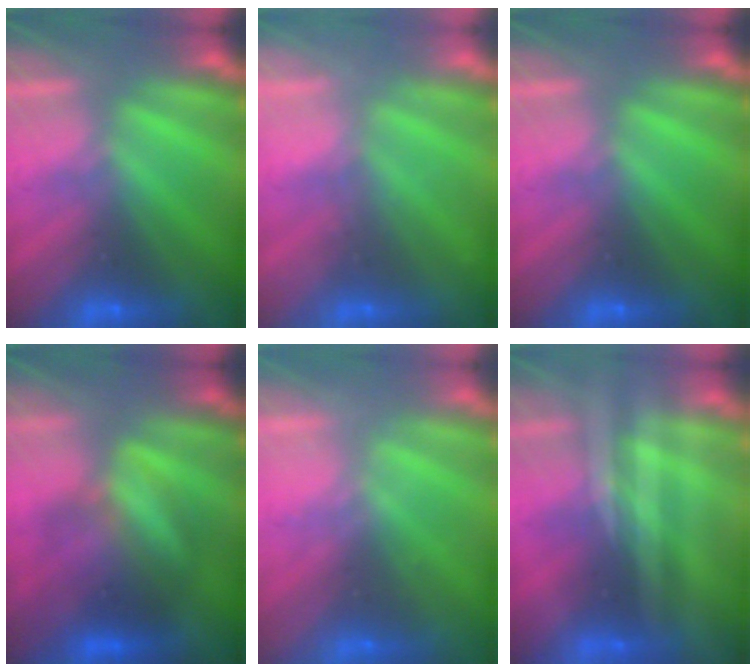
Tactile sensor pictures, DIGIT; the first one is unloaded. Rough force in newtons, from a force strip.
{"total": 2.2}
{"total": 0.0}
{"total": 4.1}
{"total": 2.1}
{"total": 2.1}